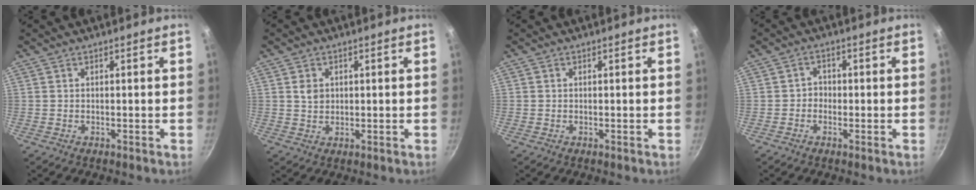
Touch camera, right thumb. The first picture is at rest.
{"total": 2.9, "force": [0.7, 2.3, 1.5], "torque": [-0.017, -0.003, 0.012]}
{"total": 0.0}
{"total": 2.2, "force": [-0.6, 2.0, 0.8], "torque": [0.004, 0.009, -0.016]}